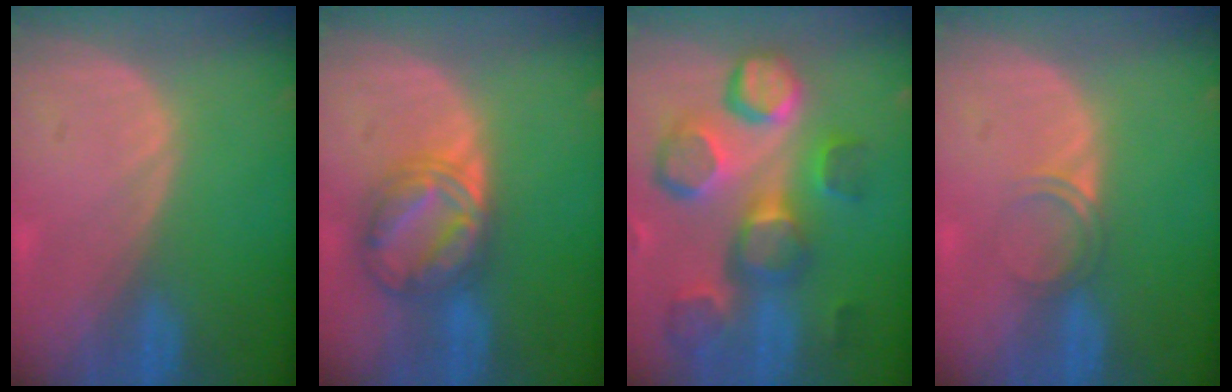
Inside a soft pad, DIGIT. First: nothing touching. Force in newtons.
{"total": 7.3, "press": 7.3, "slide": 0.5}
{"total": 12.6, "press": 11.1, "slide": 6.0}
{"total": 2.1, "press": 1.8, "slide": 1.1}